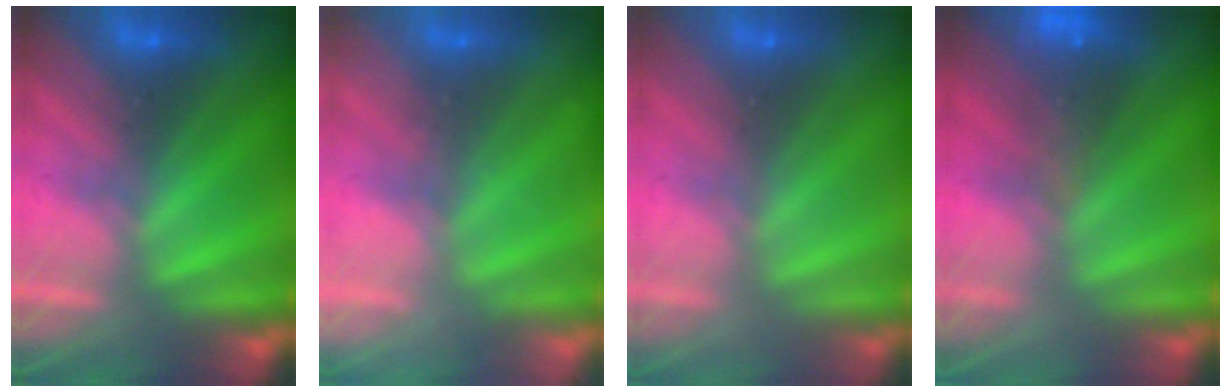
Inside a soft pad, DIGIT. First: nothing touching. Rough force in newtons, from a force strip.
{"total": 2.2}
{"total": 3.3}
{"total": 6.9}